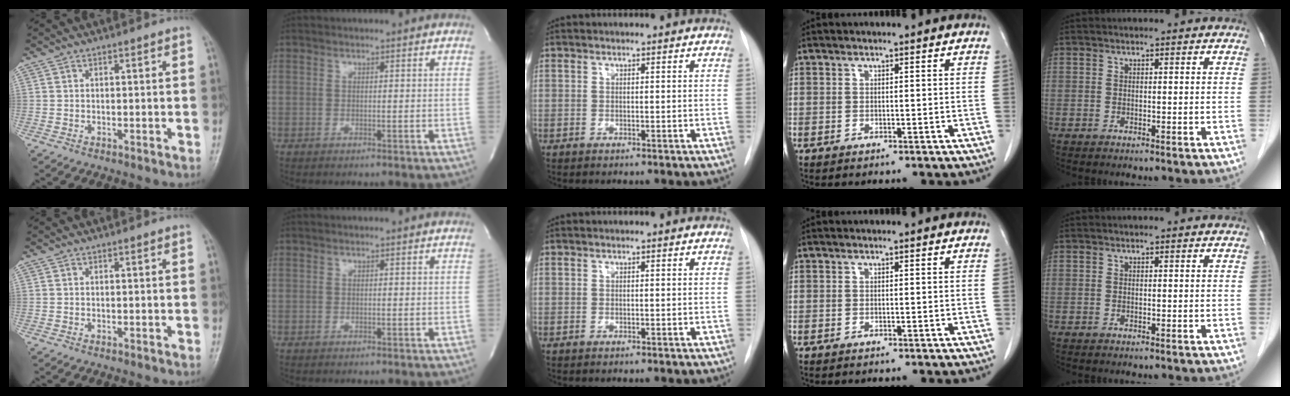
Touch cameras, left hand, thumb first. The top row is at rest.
{}